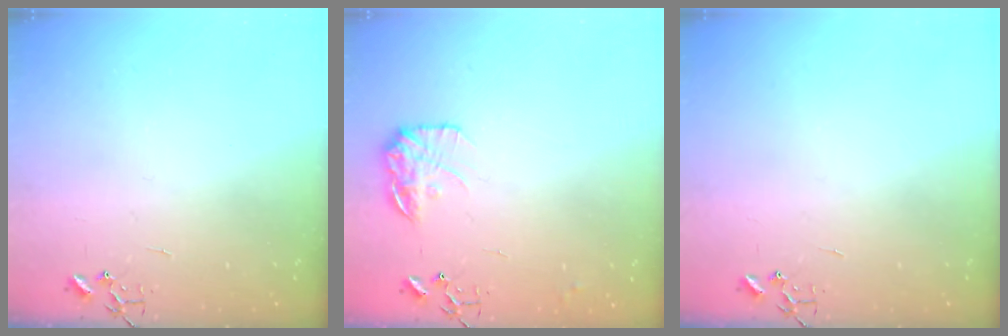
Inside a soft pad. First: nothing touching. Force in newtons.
{"total": 12.1, "press": 12.1, "slide": 0.5}
{"total": 0.0}